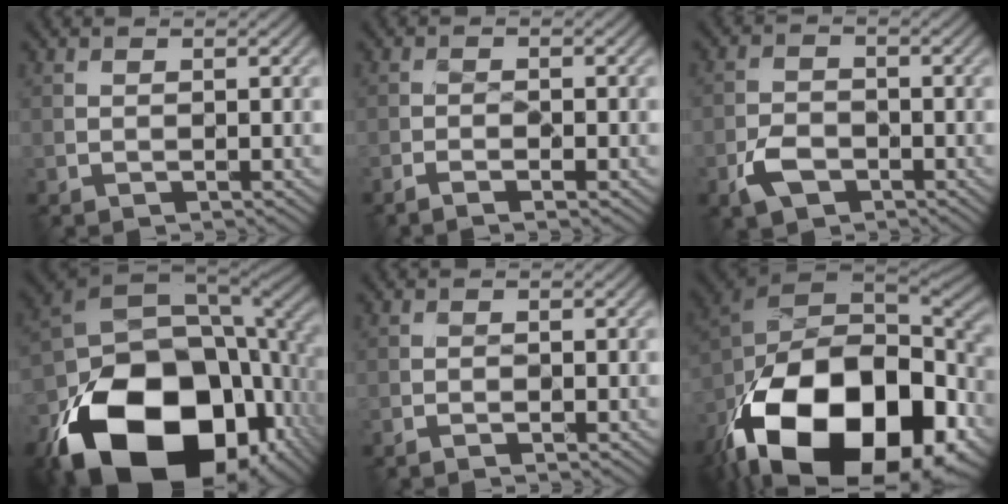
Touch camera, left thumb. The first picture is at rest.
{"total": 2.2, "force": [-1.5, 0.3, 1.6], "torque": [-0.033, 0.001, -0.030]}
{"total": 4.3, "force": [-2.4, 2.6, 2.5], "torque": [-0.052, -0.004, -0.053]}
{"total": 22.2, "force": [-8.8, 13.8, 15.0], "torque": [-0.318, -0.066, -0.111]}
{"total": 0.9, "force": [-0.6, 0.2, 0.7], "torque": [-0.012, 0.000, -0.010]}
{"total": 22.8, "force": [-11.3, 12.6, 15.2], "torque": [-0.319, -0.061, -0.155]}